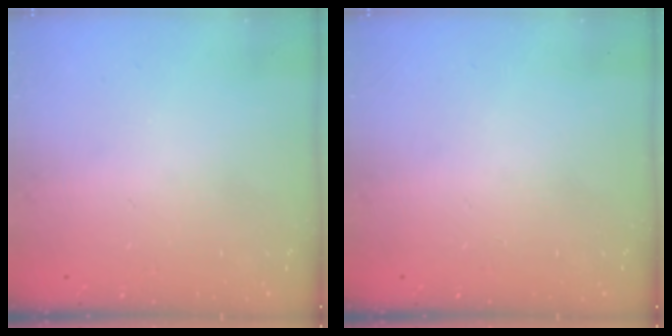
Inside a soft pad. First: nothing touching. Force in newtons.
{"total": 0.0}